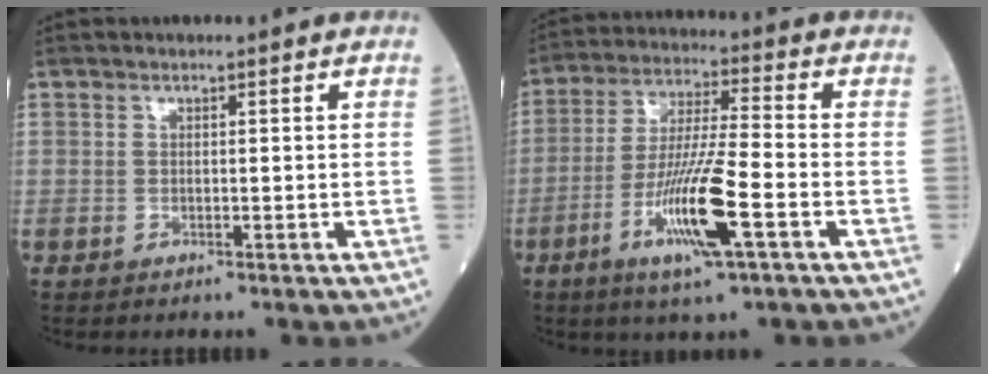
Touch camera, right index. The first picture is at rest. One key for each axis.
{"total": 12.6, "fx": -4.9, "fy": 0.3, "fz": 11.5, "tx": -0.225, "ty": -0.016, "tz": -0.093}